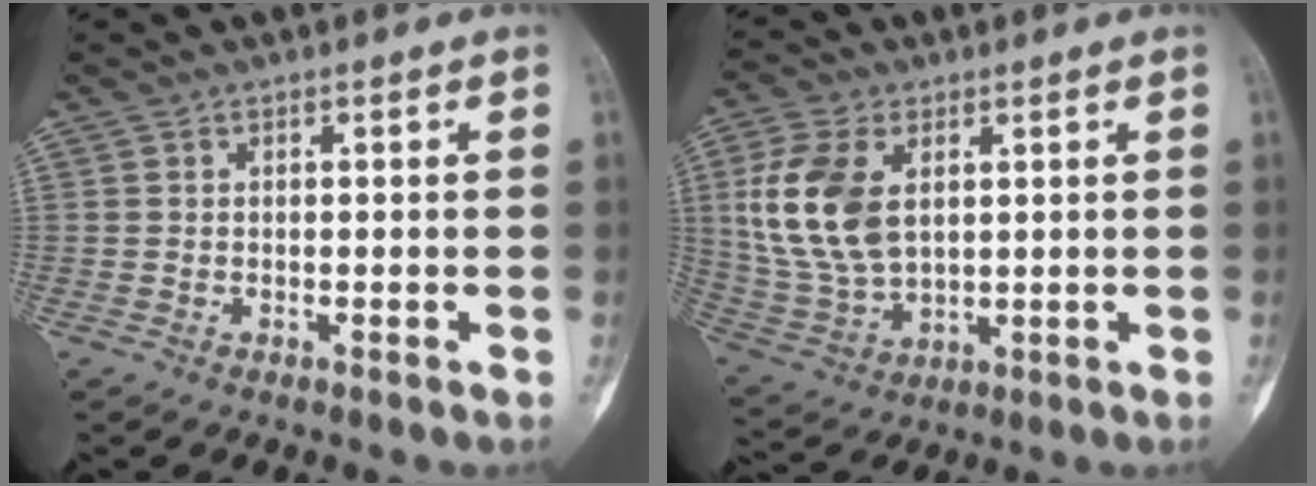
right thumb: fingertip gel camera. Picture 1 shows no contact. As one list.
[{"total": 14.3, "force": [3.3, 8.7, 10.8], "torque": [-0.223, -0.009, 0.074]}]